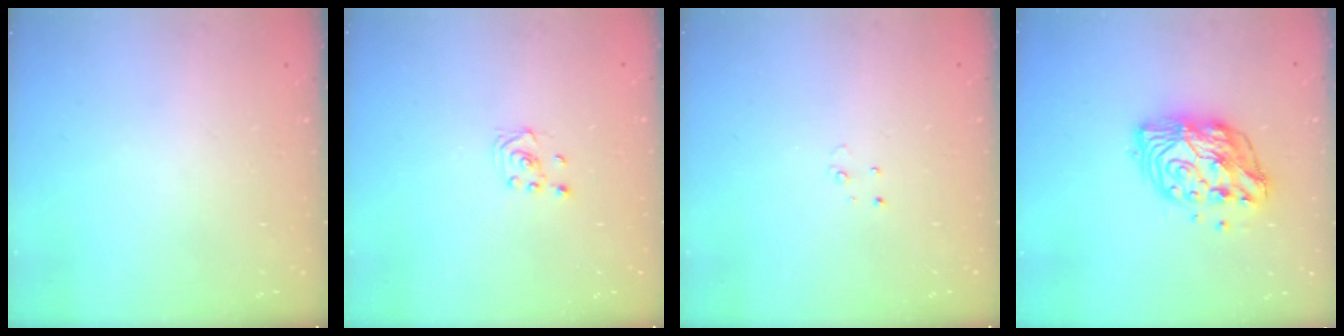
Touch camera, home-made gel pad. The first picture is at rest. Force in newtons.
{"total": 1.9, "press": 1.7, "slide": 0.8}
{"total": 2.3, "press": 2.3, "slide": 0.2}
{"total": 12.6, "press": 12.6, "slide": 1.1}